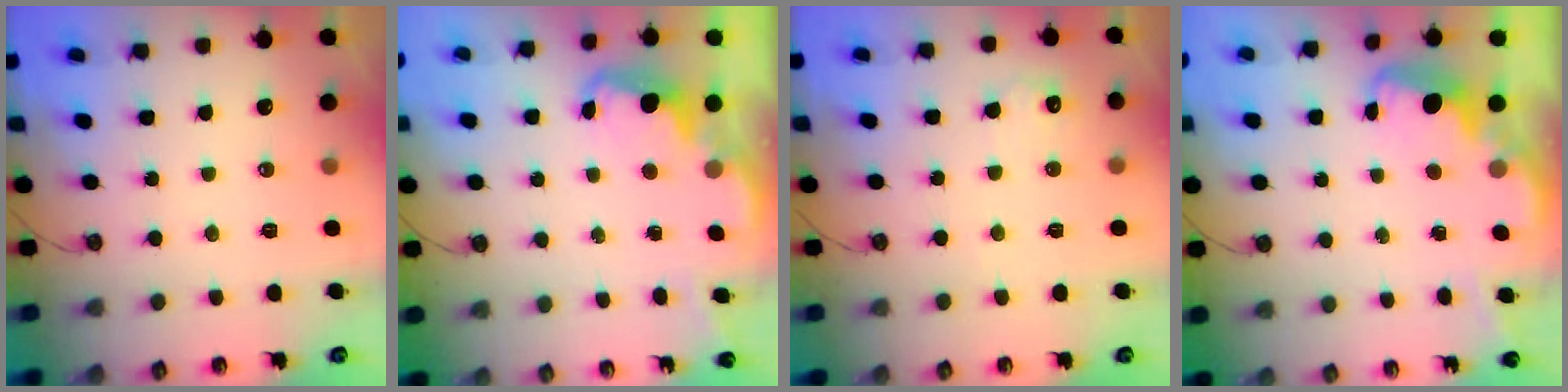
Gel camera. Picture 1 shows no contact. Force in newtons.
{"total": 2.5, "press": 2.4, "slide": 0.7}
{"total": 5.8, "press": 5.8, "slide": 0.9}
{"total": 2.6, "press": 2.5, "slide": 0.8}